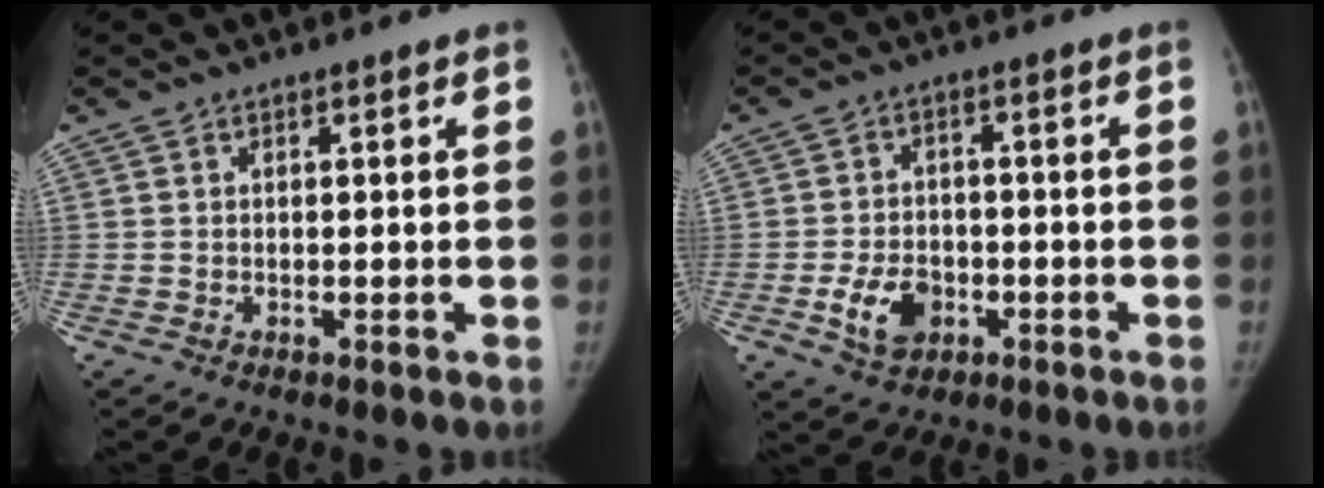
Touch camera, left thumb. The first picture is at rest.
{"total": 7.2, "force": [-2.5, 5.0, 4.5], "torque": [-0.067, 0.011, -0.040]}